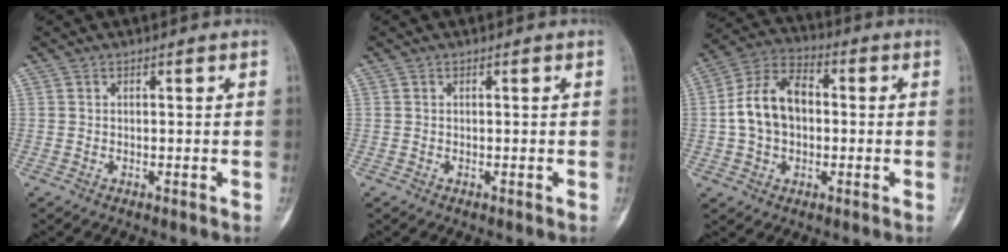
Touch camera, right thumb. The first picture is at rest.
{"total": 0.0}
{"total": 11.9, "force": [-0.1, 8.4, 8.5], "torque": [-0.144, 0.031, -0.010]}